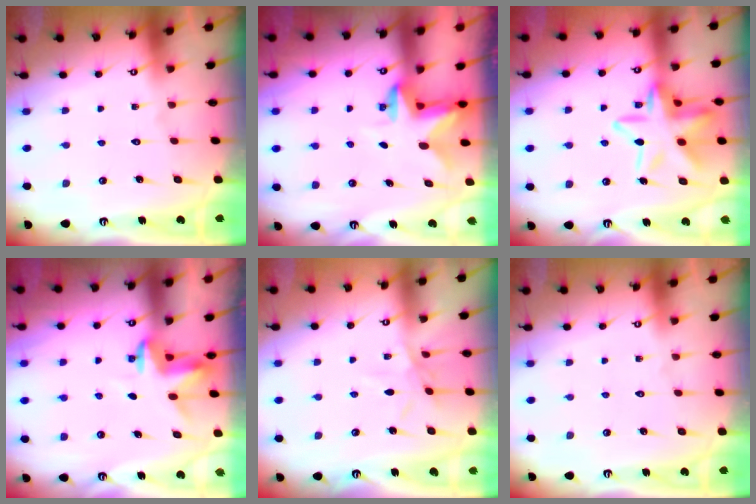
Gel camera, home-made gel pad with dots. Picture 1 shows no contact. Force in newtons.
{"total": 2.7, "press": 2.7, "slide": 0.5}
{"total": 16.9, "press": 16.8, "slide": 1.5}
{"total": 4.0, "press": 4.0, "slide": 0.2}
{"total": 4.5, "press": 4.5, "slide": 0.6}
{"total": 0.0}